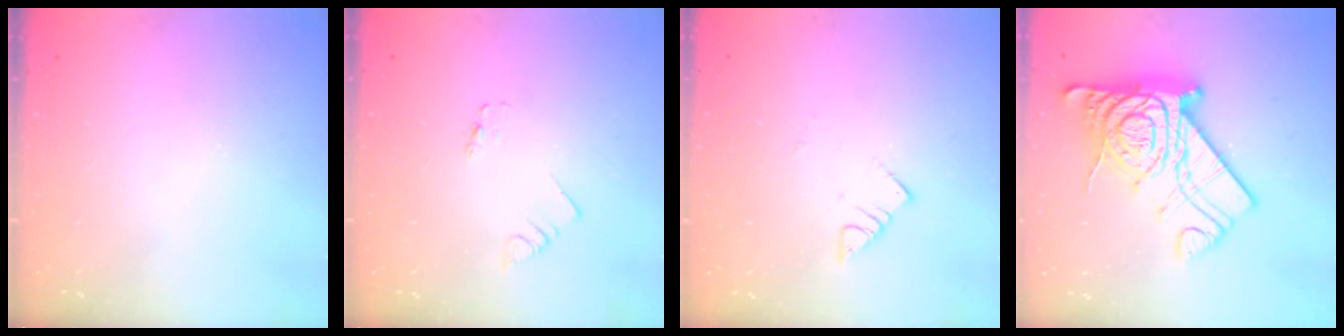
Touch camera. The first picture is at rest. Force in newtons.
{"total": 0.0}
{"total": 2.4, "press": 2.4, "slide": 0.4}
{"total": 23.2, "press": 23.1, "slide": 2.3}